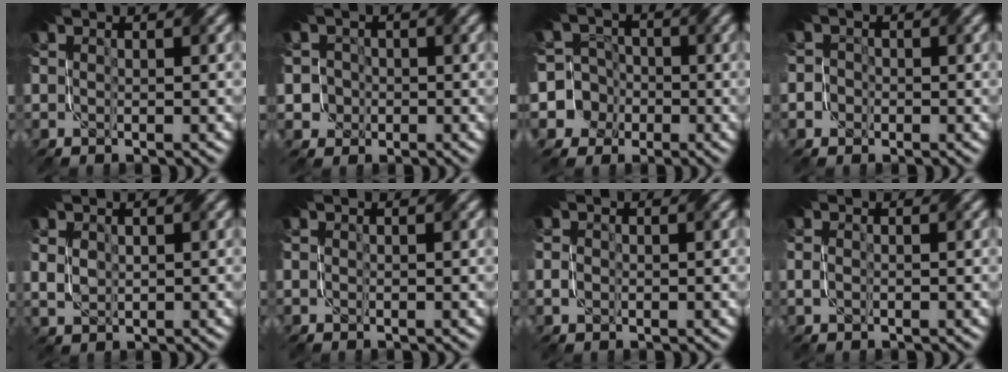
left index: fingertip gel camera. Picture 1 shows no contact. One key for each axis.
{"total": 2.8, "fx": -0.7, "fy": 2.6, "fz": 0.7, "tx": 0.002, "ty": 0.018, "tz": -0.023}
{"total": 8.1, "fx": -2.8, "fy": 7.5, "fz": 1.1, "tx": -0.037, "ty": 0.020, "tz": -0.080}
{"total": 2.2, "fx": -0.7, "fy": 2.0, "fz": 0.7, "tx": 0.009, "ty": 0.015, "tz": -0.038}
{"total": 1.6, "fx": 0.4, "fy": 1.1, "fz": 1.0, "tx": -0.039, "ty": 0.003, "tz": 0.020}
{"total": 0.0}
{"total": 0.9, "fx": -0.7, "fy": 0.4, "fz": 0.4, "tx": -0.007, "ty": 0.000, "tz": -0.017}
{"total": 0.8, "fx": -0.6, "fy": 0.2, "fz": 0.5, "tx": -0.010, "ty": 0.001, "tz": -0.013}